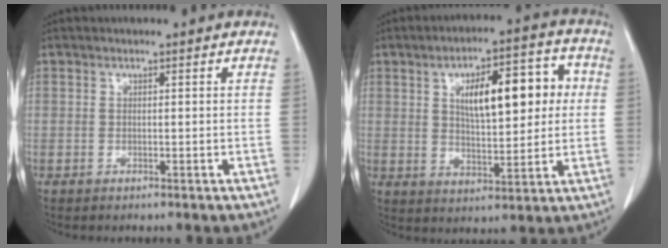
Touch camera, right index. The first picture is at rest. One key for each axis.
{"total": 13.1, "fx": 3.0, "fy": 4.7, "fz": 11.8, "tx": -0.174, "ty": 0.028, "tz": 0.049}